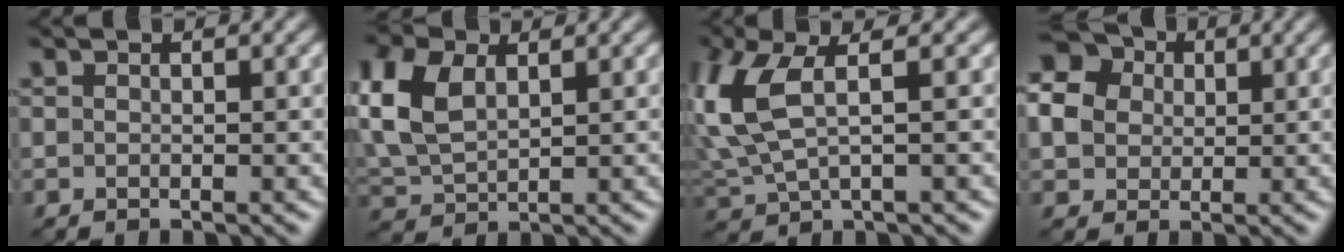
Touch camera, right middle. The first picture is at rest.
{"total": 6.2, "force": [2.1, 3.8, 4.4], "torque": [-0.127, 0.014, 0.045]}
{"total": 7.0, "force": [1.7, 3.1, 6.1], "torque": [-0.171, 0.004, 0.037]}
{"total": 8.4, "force": [2.6, 7.1, 3.8], "torque": [-0.101, 0.035, 0.037]}